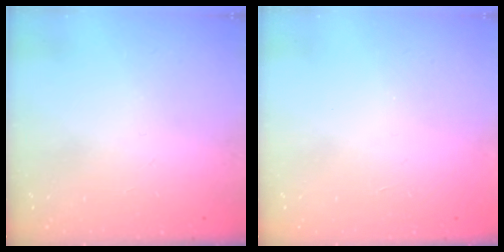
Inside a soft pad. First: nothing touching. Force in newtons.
{"total": 1.6, "press": 1.6, "slide": 0.1}